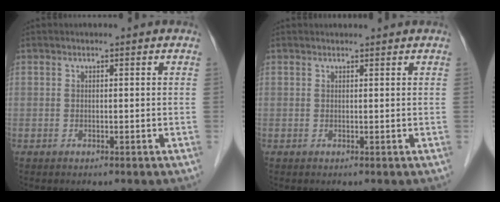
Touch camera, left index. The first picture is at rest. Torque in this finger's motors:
{"motor_torque": [-0.32, -0.44, -0.02, 0.01]}